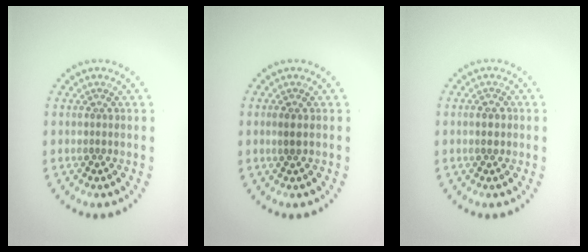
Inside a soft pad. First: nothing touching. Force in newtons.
{"total": 0.7, "press": 0.7, "slide": 0.3}
{"total": 0.8, "press": 0.8, "slide": 0.2}